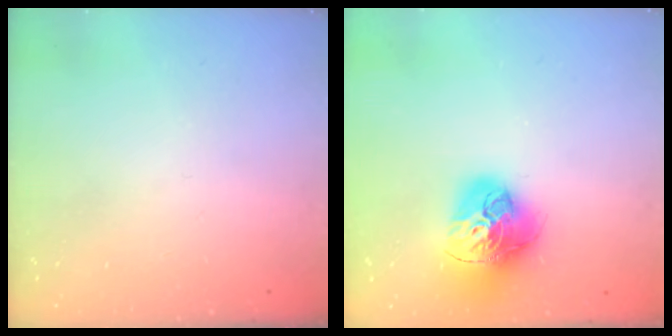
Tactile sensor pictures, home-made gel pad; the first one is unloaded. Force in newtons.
{"total": 17.4, "press": 17.3, "slide": 1.8}